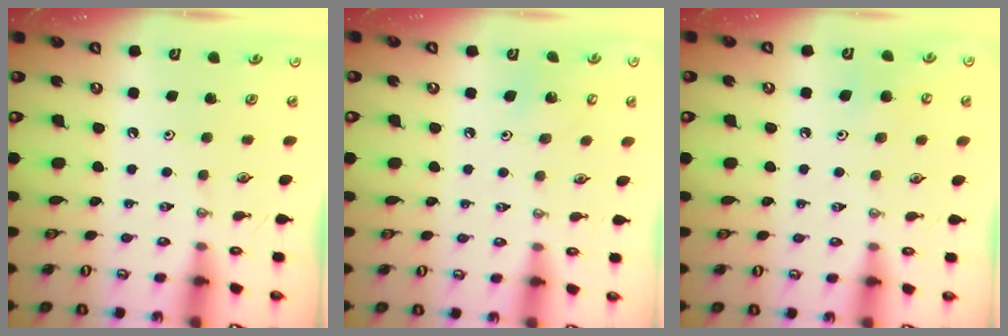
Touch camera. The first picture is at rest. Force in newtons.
{"total": 6.0, "press": 6.0, "slide": 0.3}
{"total": 7.6, "press": 7.4, "slide": 1.9}